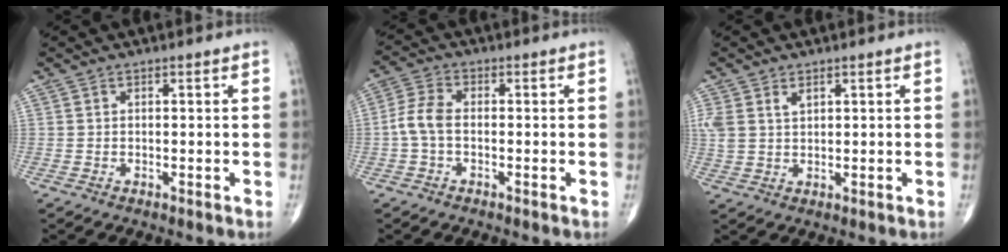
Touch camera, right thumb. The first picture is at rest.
{"total": 5.1, "force": [-0.8, 2.9, 4.1], "torque": [-0.093, 0.015, -0.025]}
{"total": 5.4, "force": [2.3, 3.4, 3.5], "torque": [-0.081, 0.003, 0.055]}